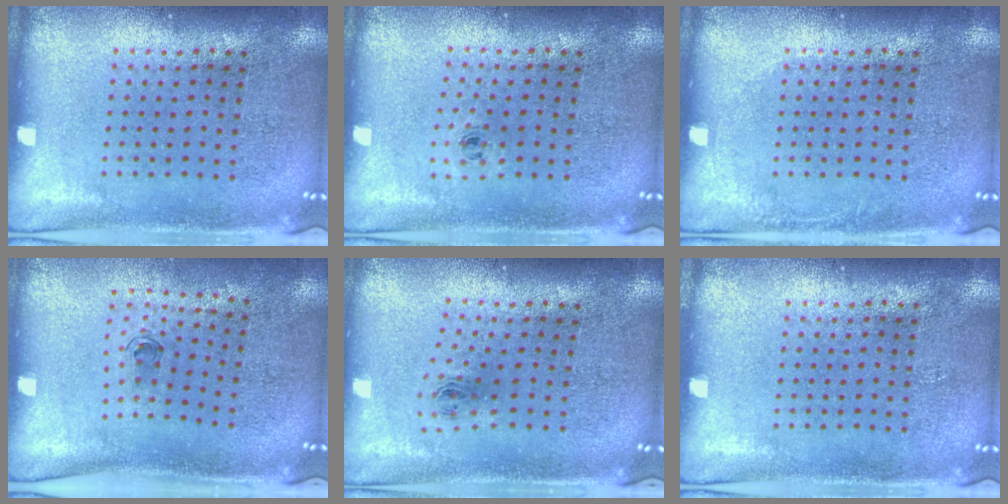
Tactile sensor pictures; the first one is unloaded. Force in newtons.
{"total": 0.6, "press": 0.3, "slide": 0.5}
{"total": 0.7, "press": 0.7, "slide": 0.1}
{"total": 0.6, "press": 0.4, "slide": 0.5}
{"total": 0.9, "press": 0.3, "slide": 0.8}
{"total": 0.0}